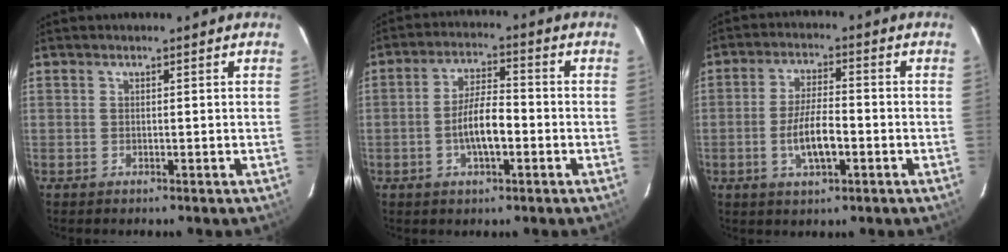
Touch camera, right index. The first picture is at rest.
{"total": 7.3, "force": [-2.2, 2.4, 6.6], "torque": [-0.125, 0.005, -0.036]}
{"total": 7.5, "force": [-2.5, 2.4, 6.7], "torque": [-0.132, -0.002, -0.043]}